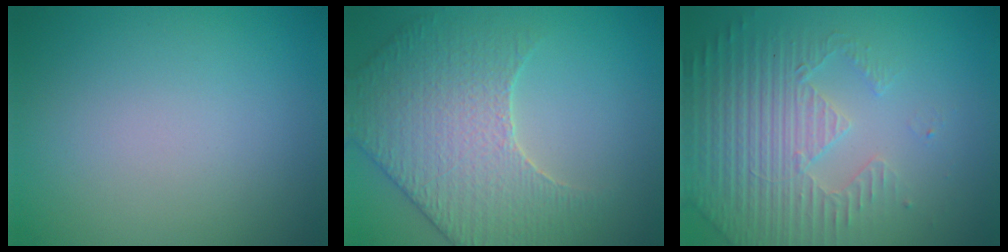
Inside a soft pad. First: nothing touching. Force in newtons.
{"total": 5.0, "press": 4.9, "slide": 0.8}
{"total": 4.8, "press": 3.9, "slide": 2.8}